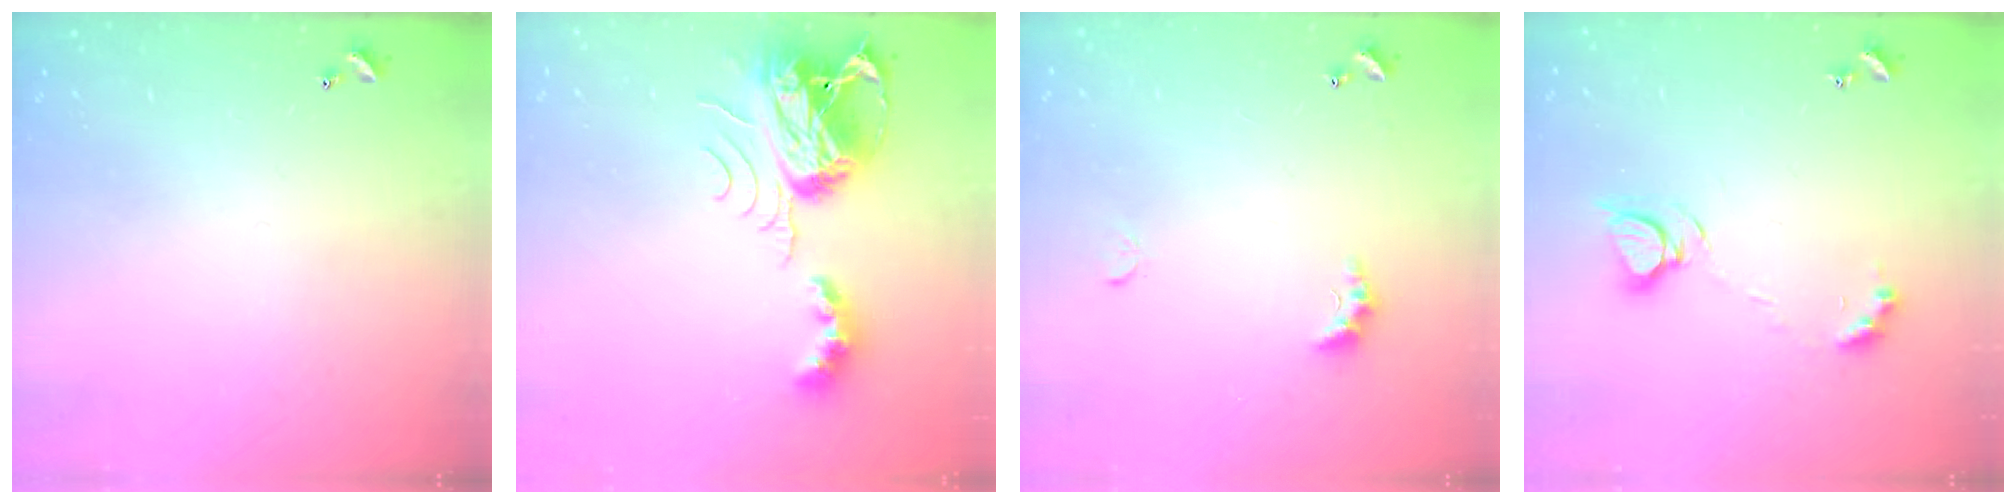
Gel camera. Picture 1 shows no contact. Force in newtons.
{"total": 9.7, "press": 9.6, "slide": 1.2}
{"total": 2.8, "press": 2.8, "slide": 0.7}
{"total": 8.4, "press": 8.3, "slide": 0.8}